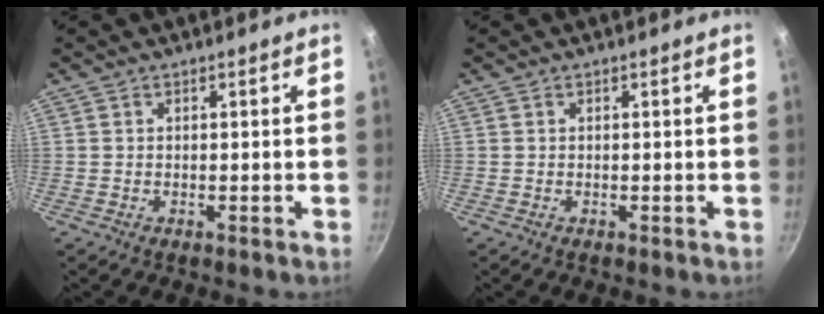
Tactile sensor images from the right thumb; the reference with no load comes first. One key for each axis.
{"total": 0.0}